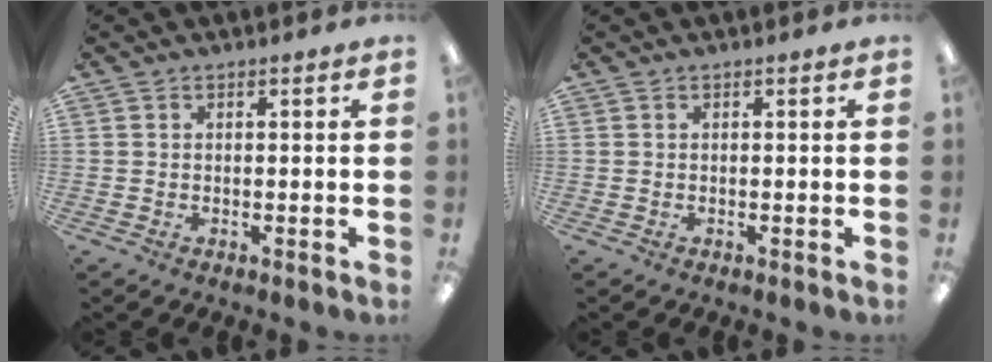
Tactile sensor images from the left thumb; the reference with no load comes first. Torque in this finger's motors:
{"motor_torque": [-0.02, 0.02, 0.01, 0.09, 0.01]}